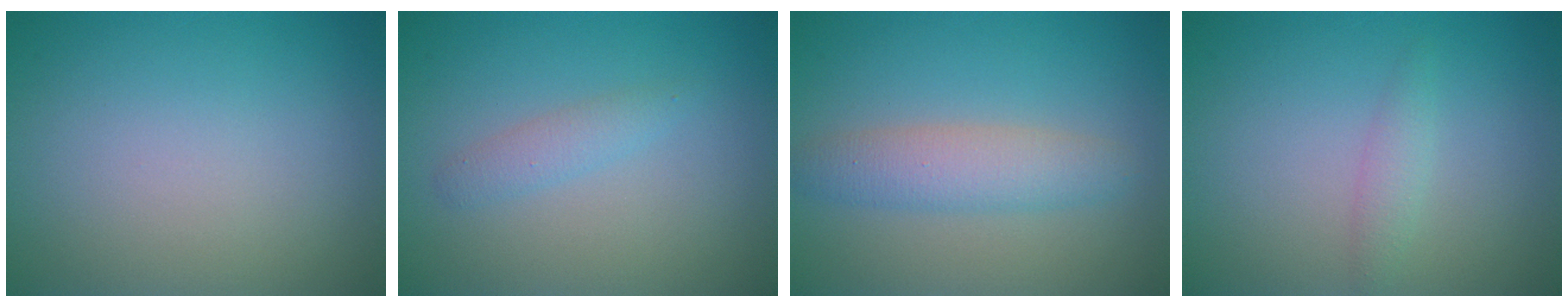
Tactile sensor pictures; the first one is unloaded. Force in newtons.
{"total": 1.5, "press": 1.5, "slide": 0.0}
{"total": 3.4, "press": 3.4, "slide": 0.1}
{"total": 1.2, "press": 1.2, "slide": 0.0}